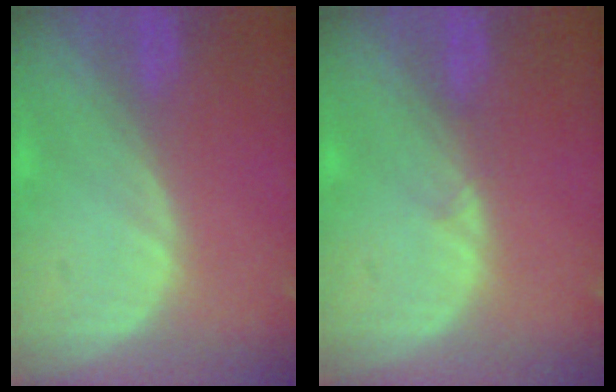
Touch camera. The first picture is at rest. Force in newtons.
{"total": 0.6, "press": 0.6, "slide": 0.1}